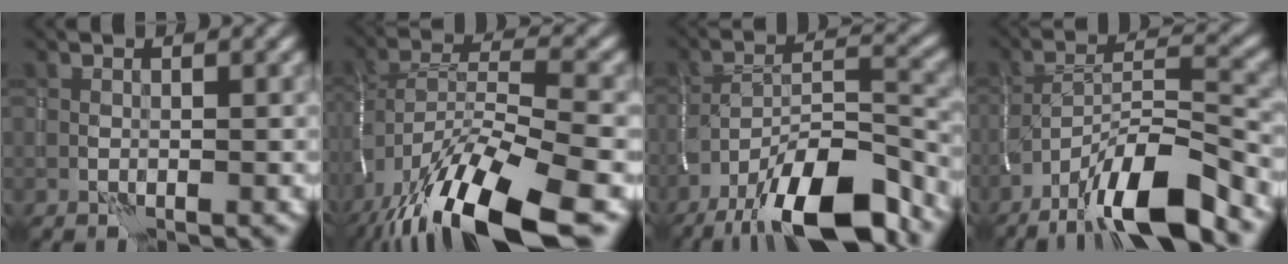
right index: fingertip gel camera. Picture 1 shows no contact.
{"total": 15.8, "force": [-10.2, 4.3, 11.2], "torque": [-0.227, -0.008, -0.175]}
{"total": 12.0, "force": [-8.7, 3.5, 7.6], "torque": [-0.125, 0.014, -0.154]}
{"total": 9.8, "force": [-6.8, 2.3, 6.6], "torque": [-0.110, 0.013, -0.122]}